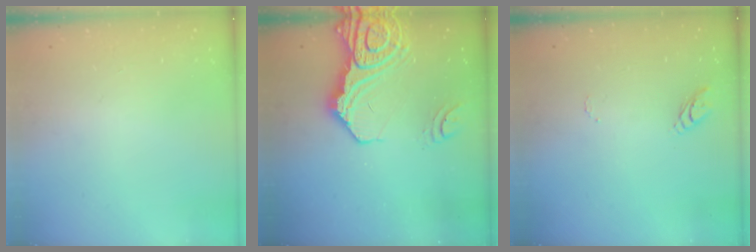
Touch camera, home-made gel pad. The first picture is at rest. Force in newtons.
{"total": 18.8, "press": 18.7, "slide": 2.5}
{"total": 6.6, "press": 6.6, "slide": 0.5}